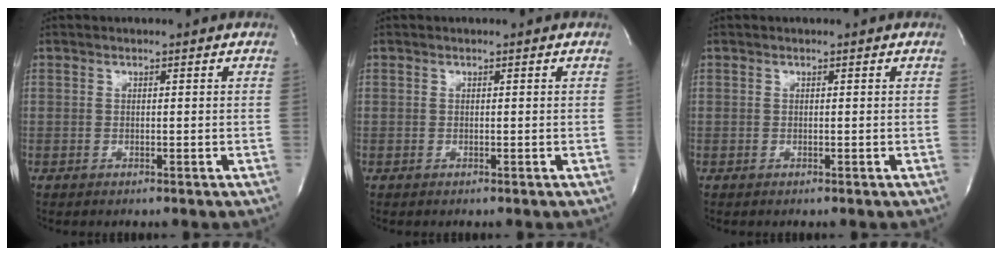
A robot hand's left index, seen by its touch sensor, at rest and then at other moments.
{"total": 0.0}
{"total": 0.0}